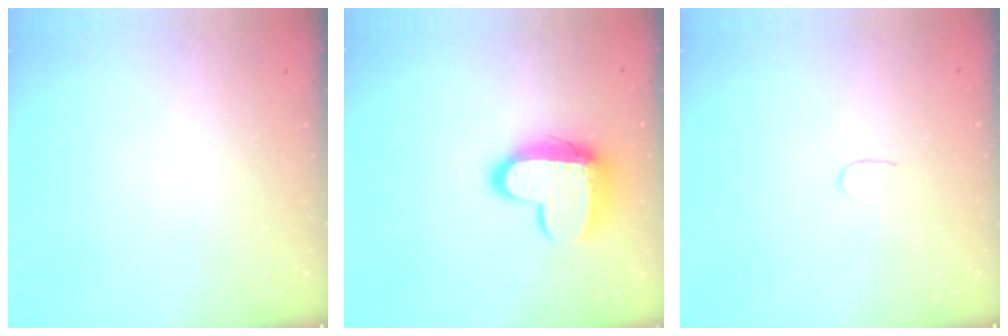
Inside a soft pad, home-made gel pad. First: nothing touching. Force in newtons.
{"total": 12.7, "press": 12.7, "slide": 0.9}
{"total": 3.4, "press": 3.4, "slide": 0.4}